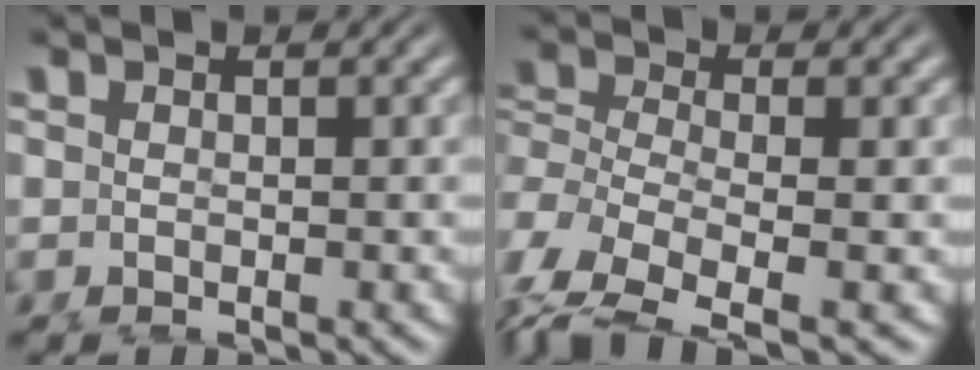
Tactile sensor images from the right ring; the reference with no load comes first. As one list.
[{"total": 7.6, "force": [-3.8, 4.7, 4.6], "torque": [-0.131, -0.058, -0.036]}]